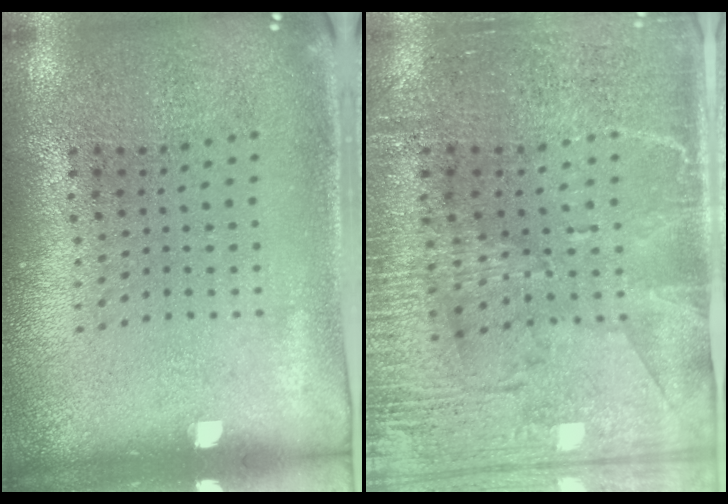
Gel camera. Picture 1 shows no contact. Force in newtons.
{"total": 3.3, "press": 3.0, "slide": 1.5}